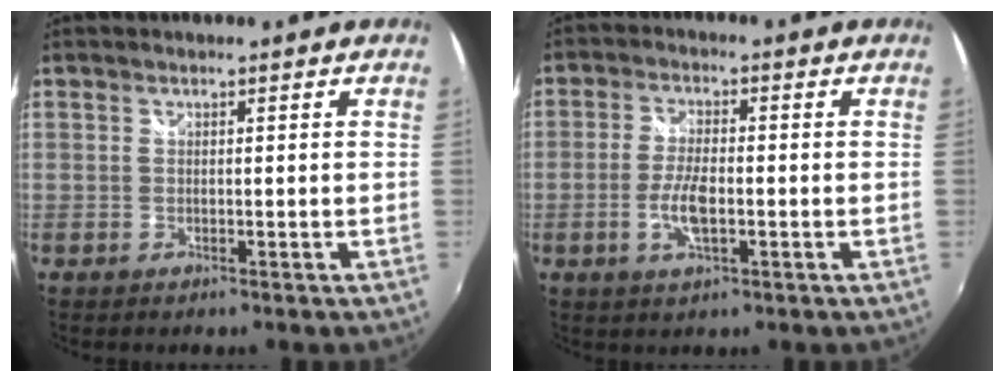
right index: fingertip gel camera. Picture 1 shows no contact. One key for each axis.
{"total": 6.0, "fx": -1.6, "fy": 2.1, "fz": 5.4, "tx": -0.113, "ty": -0.003, "tz": -0.032}